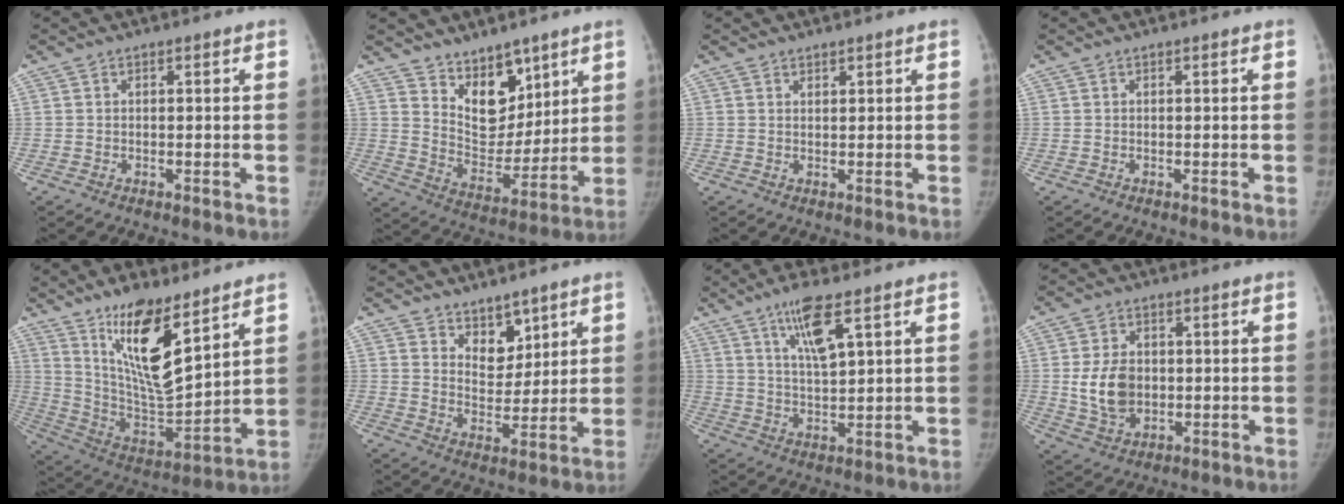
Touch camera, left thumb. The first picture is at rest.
{"total": 11.8, "force": [8.0, 6.8, 5.5], "torque": [-0.044, -0.065, 0.151]}
{"total": 0.9, "force": [0.7, 0.4, 0.3], "torque": [0.001, -0.005, 0.011]}
{"total": 0.0}
{"total": 17.6, "force": [10.5, 5.6, 13.0], "torque": [-0.202, -0.071, 0.204]}
{"total": 6.6, "force": [4.7, 4.0, 2.4], "torque": [-0.003, -0.038, 0.086]}
{"total": 8.0, "force": [4.2, 1.7, 6.6], "torque": [-0.121, -0.024, 0.084]}
{"total": 8.7, "force": [0.0, 6.4, 5.9], "torque": [-0.089, -0.004, 0.008]}